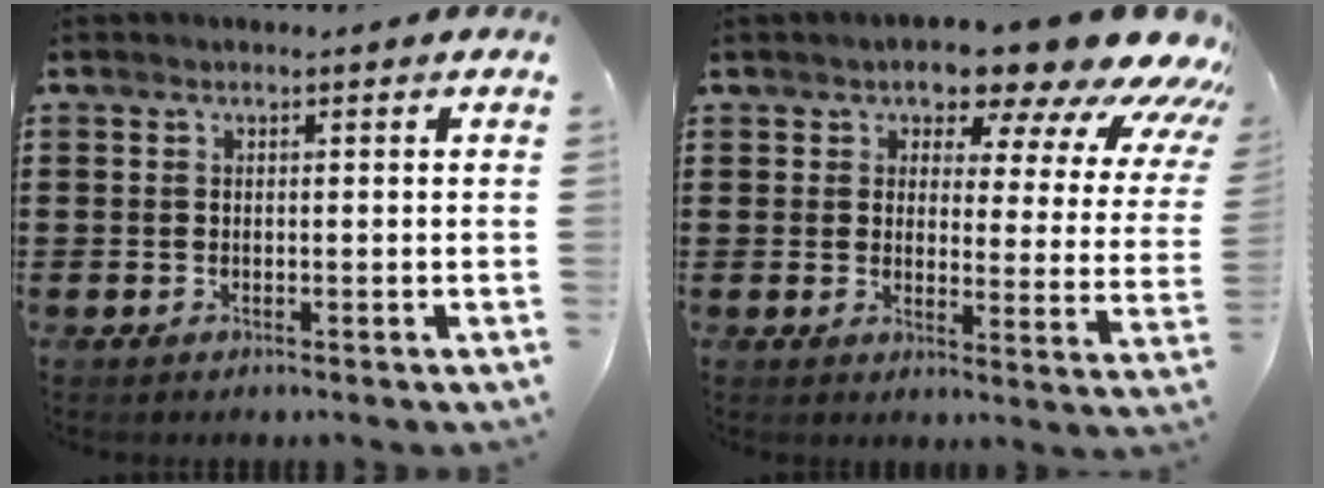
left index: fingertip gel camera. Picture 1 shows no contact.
{"total": 9.0, "force": [7.7, 2.8, 3.9], "torque": [-0.070, -0.054, 0.130]}